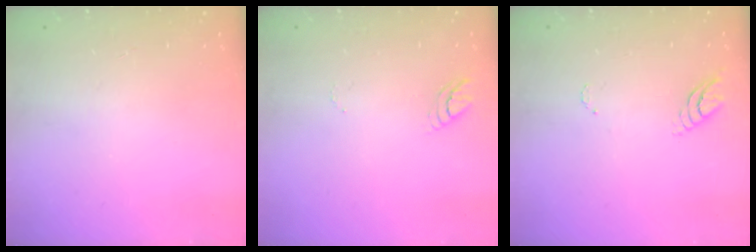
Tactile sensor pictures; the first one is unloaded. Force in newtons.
{"total": 3.6, "press": 3.5, "slide": 0.3}
{"total": 4.1, "press": 4.1, "slide": 0.4}